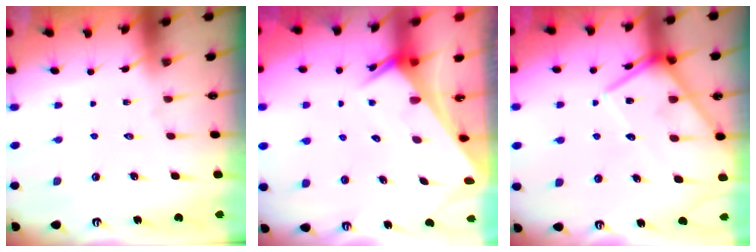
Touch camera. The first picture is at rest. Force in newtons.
{"total": 2.6, "press": 2.6, "slide": 0.2}
{"total": 12.8, "press": 12.8, "slide": 0.9}